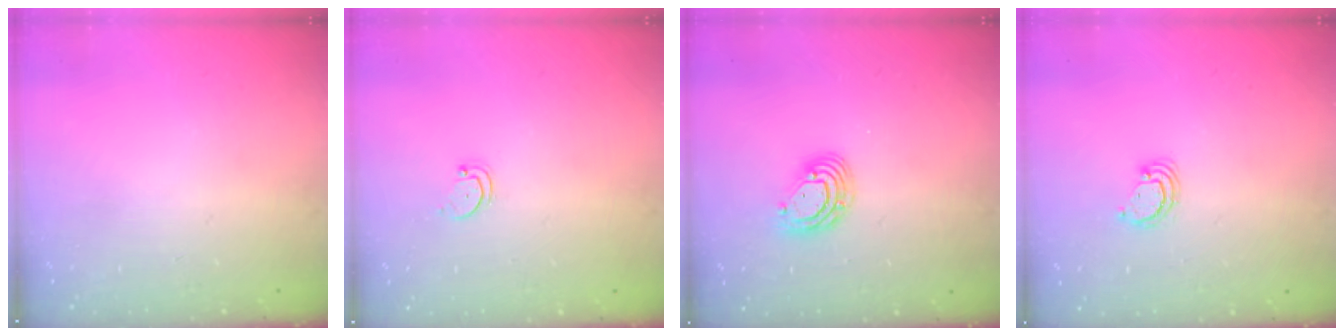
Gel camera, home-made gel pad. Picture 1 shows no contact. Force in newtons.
{"total": 1.6, "press": 1.6, "slide": 0.4}
{"total": 7.9, "press": 7.8, "slide": 1.5}
{"total": 2.6, "press": 2.6, "slide": 0.3}